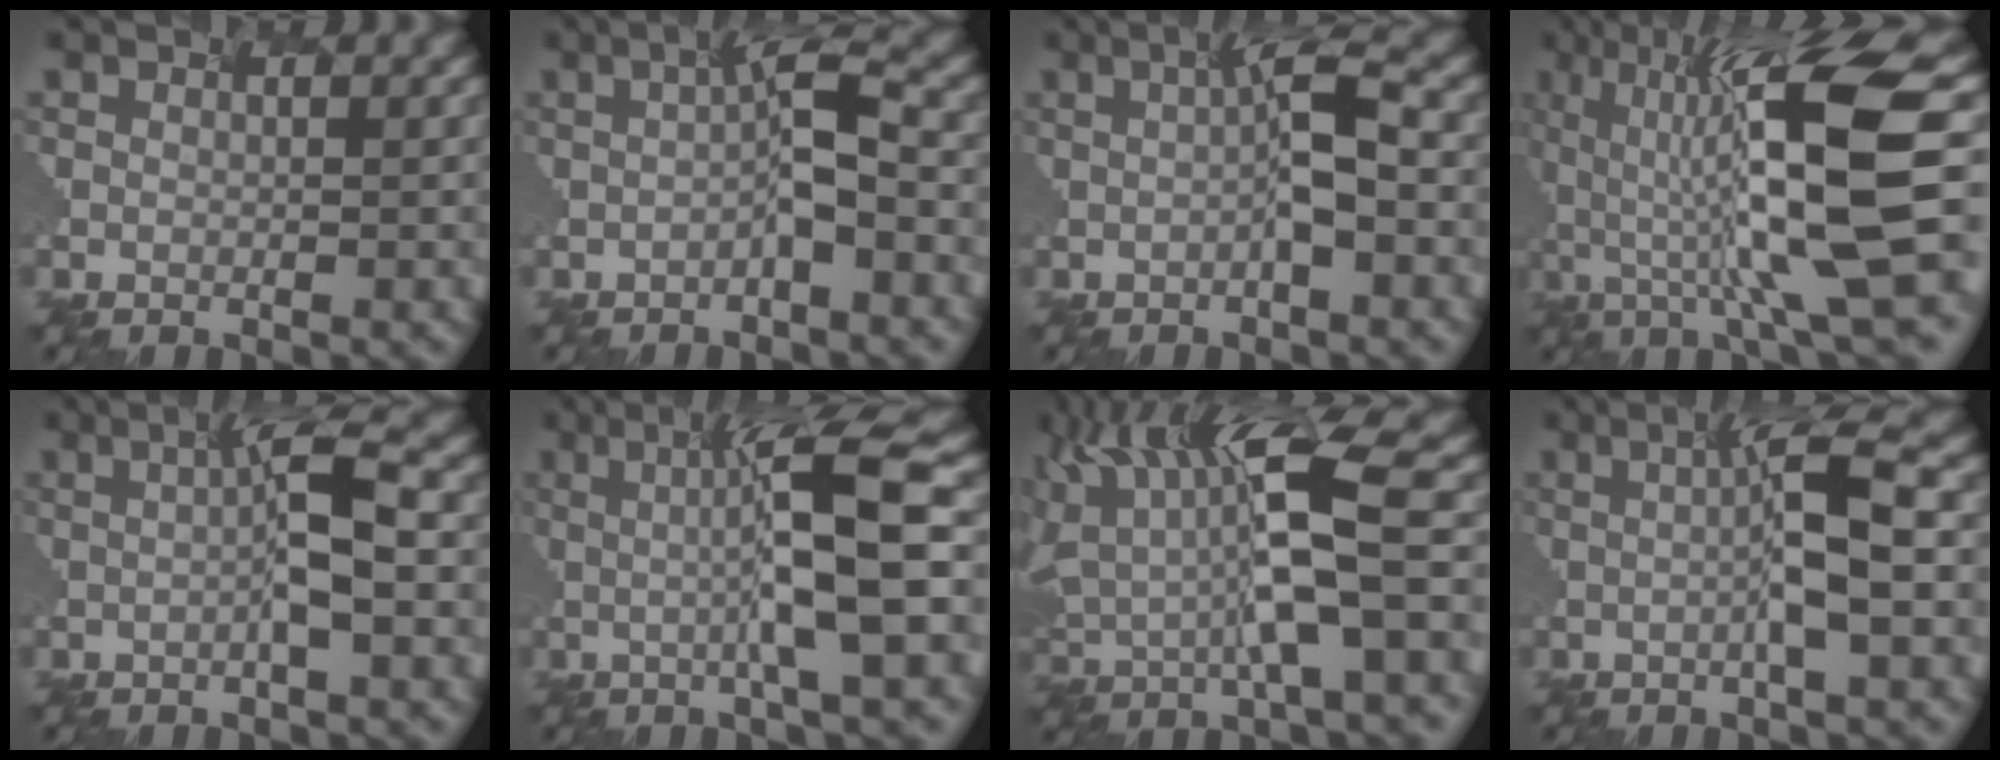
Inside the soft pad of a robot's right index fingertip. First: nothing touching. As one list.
[{"total": 2.6, "force": [-0.9, -0.4, 2.4], "torque": [-0.066, 0.006, 0.008]}, {"total": 2.8, "force": [-0.5, -0.3, 2.8], "torque": [-0.072, 0.003, 0.016]}, {"total": 11.3, "force": [-0.9, 1.4, 11.2], "torque": [-0.215, 0.014, 0.014]}, {"total": 3.5, "force": [-0.5, -0.3, 3.4], "torque": [-0.084, 0.002, 0.017]}, {"total": 7.5, "force": [-0.3, 0.5, 7.4], "torque": [-0.133, -0.001, 0.022]}, {"total": 10.4, "force": [1.0, 3.0, 9.9], "torque": [-0.198, 0.009, 0.040]}, {"total": 4.7, "force": [-0.4, 0.0, 4.7], "torque": [-0.098, 0.004, 0.017]}]